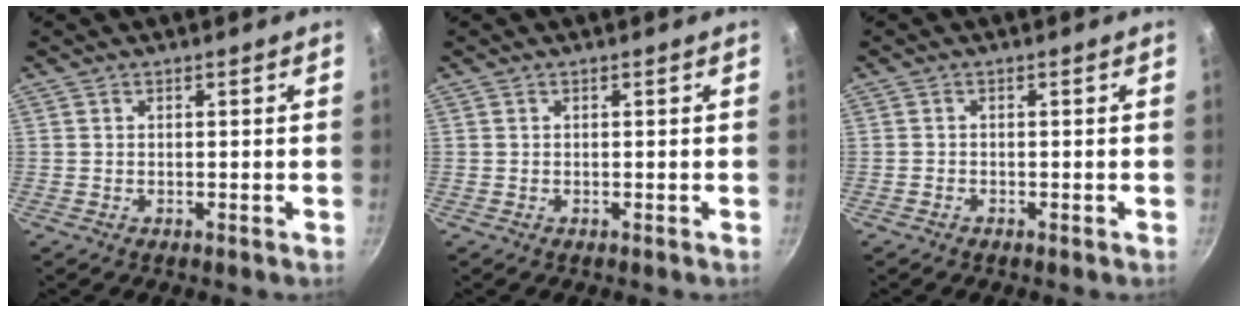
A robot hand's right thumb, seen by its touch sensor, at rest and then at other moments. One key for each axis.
{"total": 0.0}
{"total": 0.6, "fx": -0.5, "fy": 0.4, "fz": 0.1, "tx": -0.006, "ty": 0.006, "tz": -0.012}